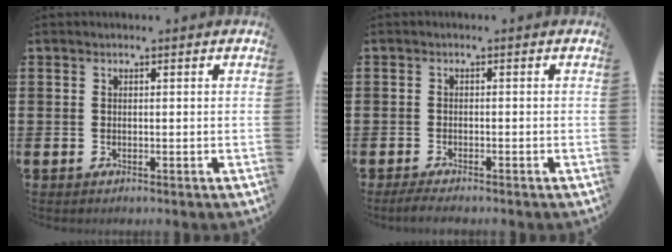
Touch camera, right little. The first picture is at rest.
{"total": 1.4, "force": [-1.1, 0.1, 0.8], "torque": [-0.015, 0.000, -0.021]}